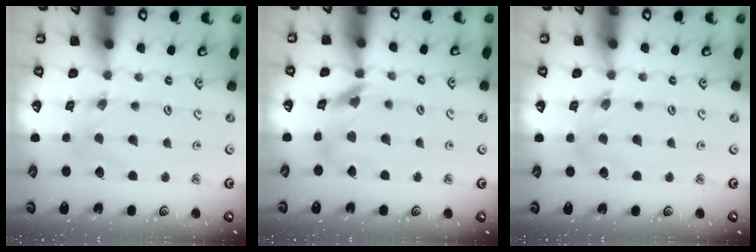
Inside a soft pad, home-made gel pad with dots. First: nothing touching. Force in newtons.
{"total": 11.0, "press": 10.9, "slide": 1.3}
{"total": 3.1, "press": 3.1, "slide": 0.4}